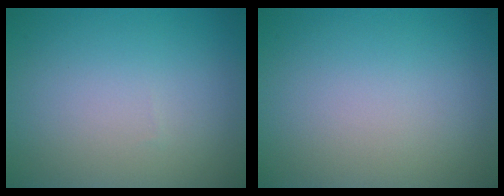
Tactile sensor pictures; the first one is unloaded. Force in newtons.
{"total": 0.0}